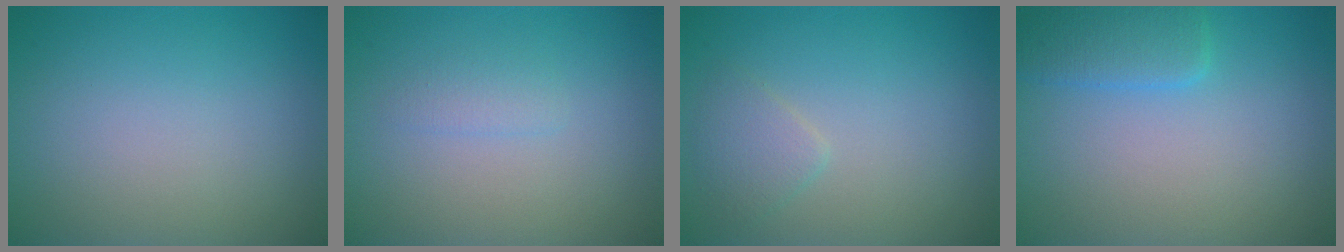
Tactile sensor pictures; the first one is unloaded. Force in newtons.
{"total": 1.0, "press": 1.0, "slide": 0.1}
{"total": 1.6, "press": 1.6, "slide": 0.1}
{"total": 2.9, "press": 2.9, "slide": 0.1}